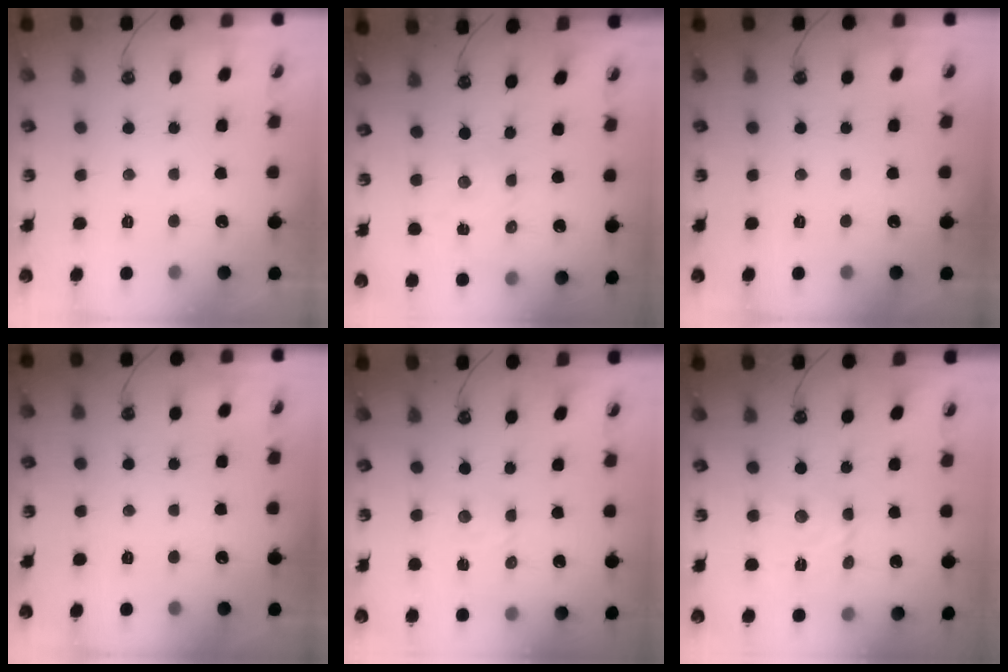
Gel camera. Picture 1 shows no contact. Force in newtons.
{"total": 1.8, "press": 1.7, "slide": 0.3}
{"total": 0.0}
{"total": 0.0}
{"total": 2.3, "press": 2.3, "slide": 0.4}
{"total": 5.5, "press": 5.5, "slide": 0.3}